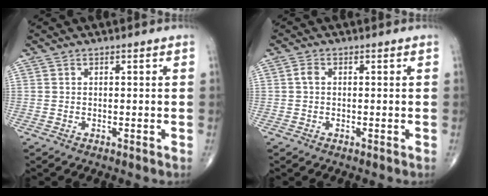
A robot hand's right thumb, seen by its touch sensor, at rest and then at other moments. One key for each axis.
{"total": 1.3, "fx": 0.0, "fy": 0.8, "fz": 1.0, "tx": -0.016, "ty": 0.002, "tz": -0.004}